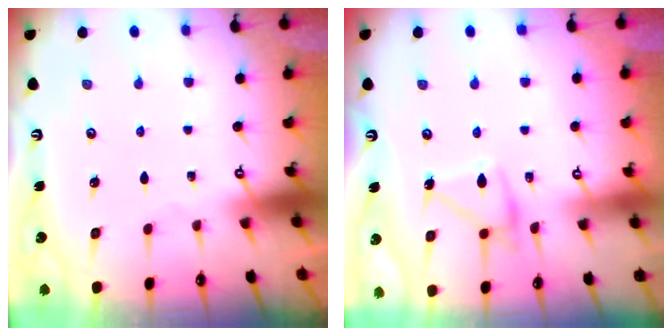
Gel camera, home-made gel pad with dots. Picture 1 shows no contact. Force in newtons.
{"total": 14.6, "press": 14.6, "slide": 0.9}